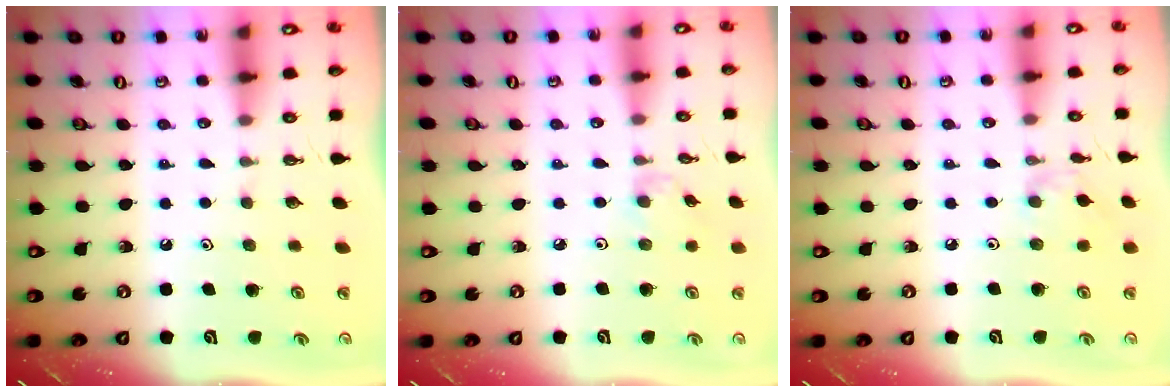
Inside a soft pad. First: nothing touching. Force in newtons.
{"total": 2.1, "press": 2.1, "slide": 0.4}
{"total": 2.1, "press": 2.1, "slide": 0.4}